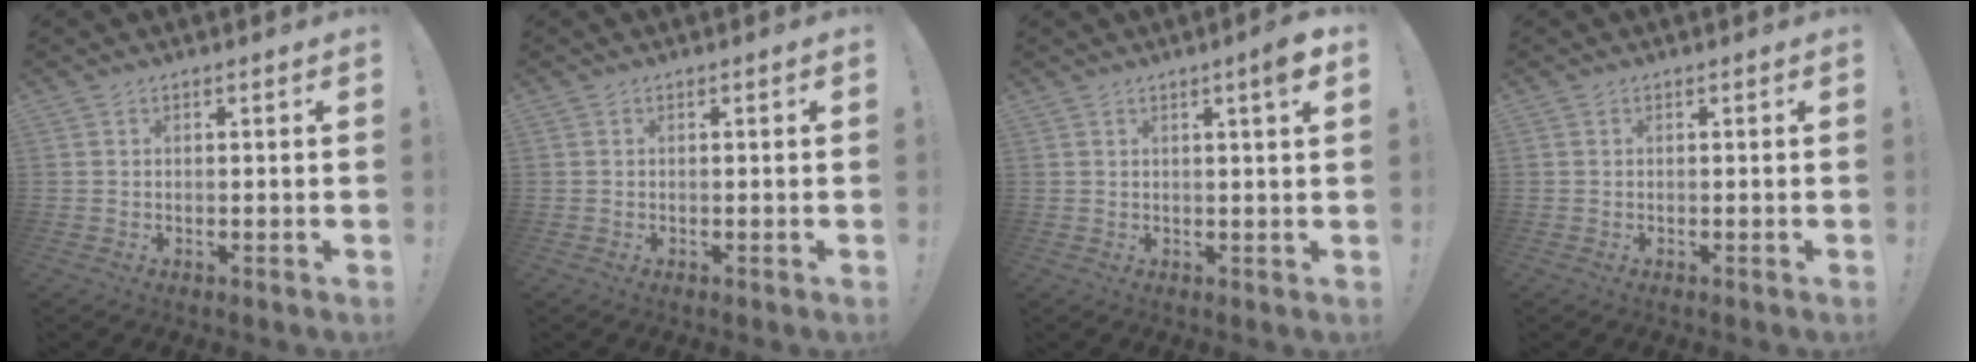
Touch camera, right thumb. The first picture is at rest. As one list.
[{"total": 0.6, "force": [-0.2, -0.2, 0.5], "torque": [-0.008, -0.001, -0.004]}, {"total": 4.5, "force": [2.1, -0.2, 4.0], "torque": [-0.052, -0.013, 0.027]}, {"total": 0.0}]